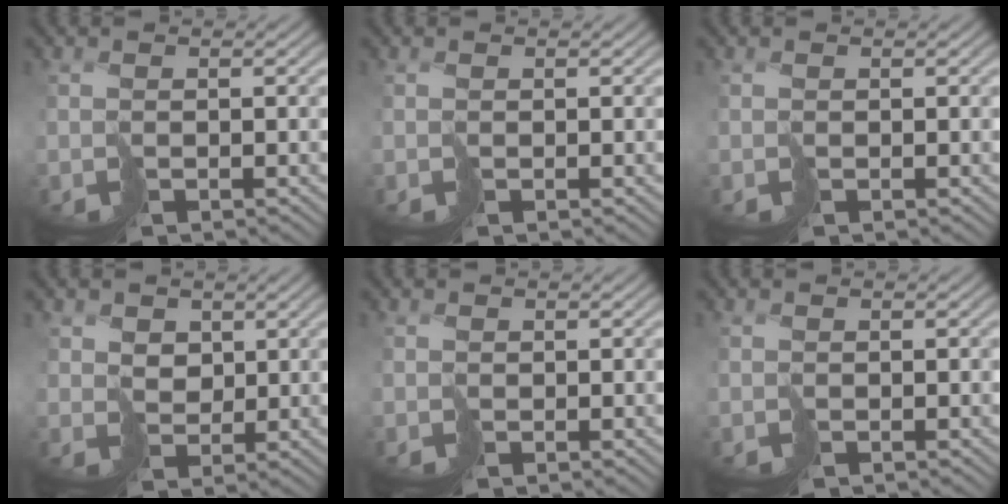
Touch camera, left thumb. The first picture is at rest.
{"total": 0.0}
{"total": 0.0}
{"total": 3.1, "force": [2.3, 2.0, 0.4], "torque": [-0.017, 0.005, 0.045]}
{"total": 0.5, "force": [0.5, 0.0, -0.2], "torque": [0.002, 0.002, 0.009]}
{"total": 0.0}